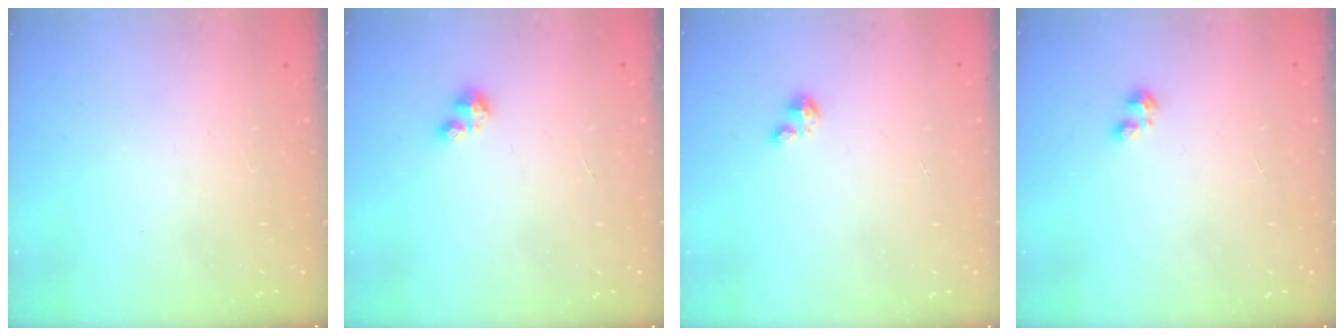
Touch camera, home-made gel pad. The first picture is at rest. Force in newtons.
{"total": 3.3, "press": 3.3, "slide": 0.2}
{"total": 1.2, "press": 1.2, "slide": 0.2}
{"total": 2.2, "press": 2.2, "slide": 0.4}